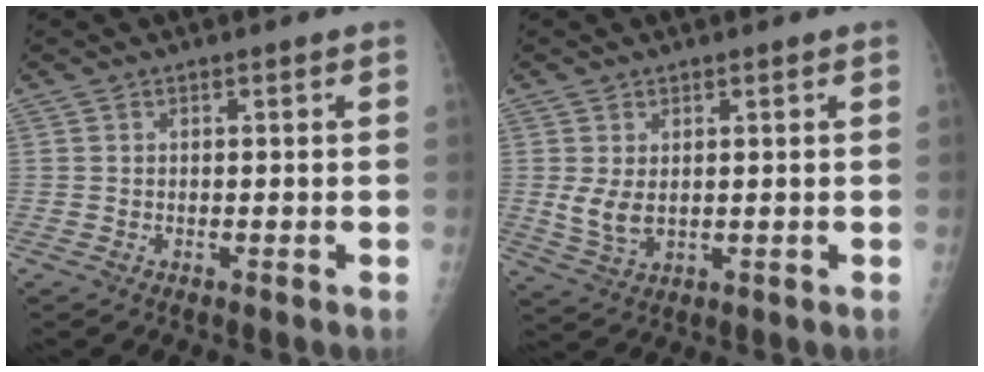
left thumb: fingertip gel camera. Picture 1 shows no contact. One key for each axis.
{"total": 4.5, "fx": 0.7, "fy": 2.7, "fz": 3.5, "tx": -0.066, "ty": -0.013, "tz": 0.022}